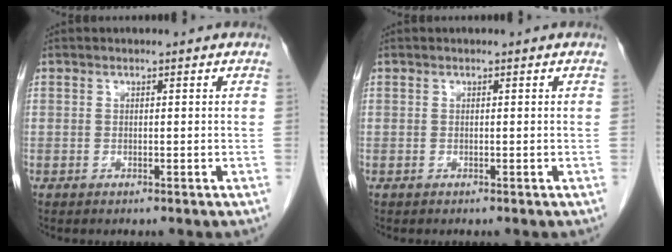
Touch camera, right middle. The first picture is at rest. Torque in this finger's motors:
{"motor_torque": [-0.23, -0.25, -0.04, 0.01]}